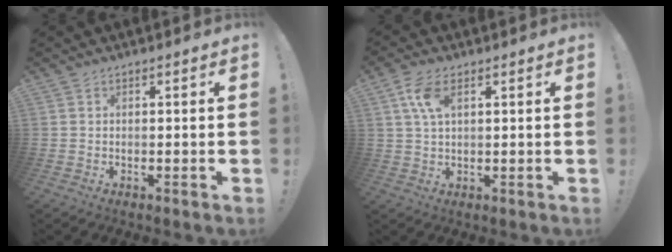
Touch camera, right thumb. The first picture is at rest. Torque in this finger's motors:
{"motor_torque": [-0.40, 0.56, 0.04, 0.44, -0.01]}